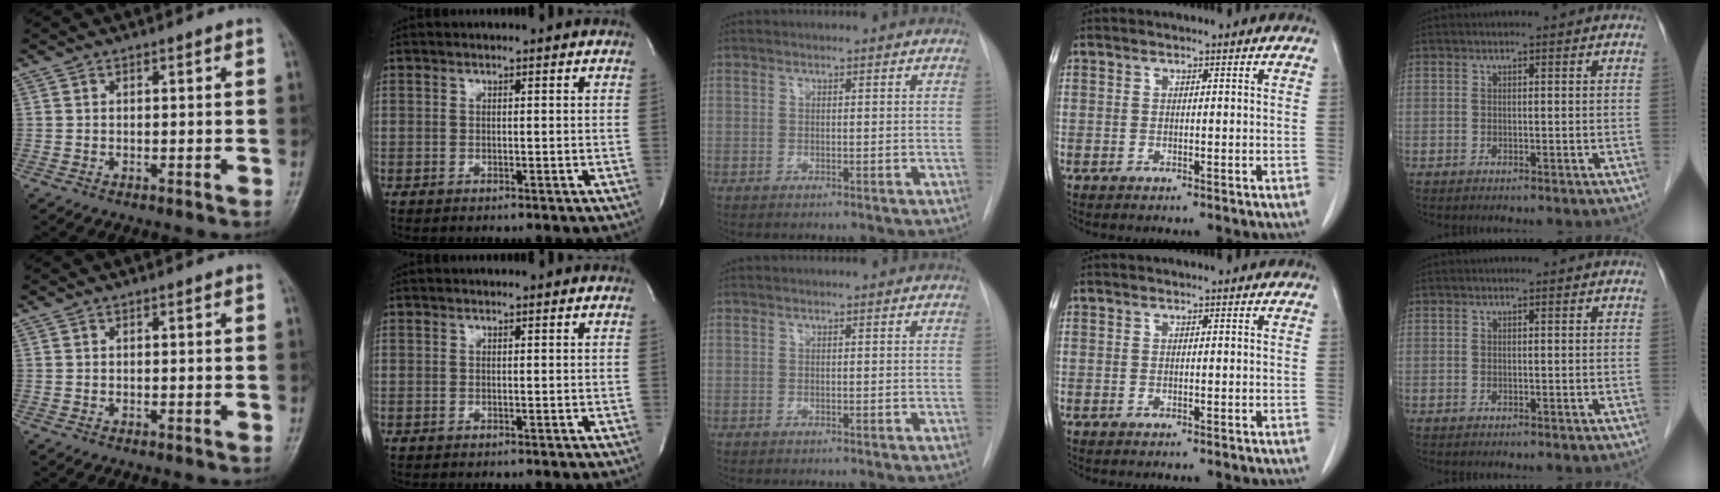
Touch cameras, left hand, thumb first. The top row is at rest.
{}